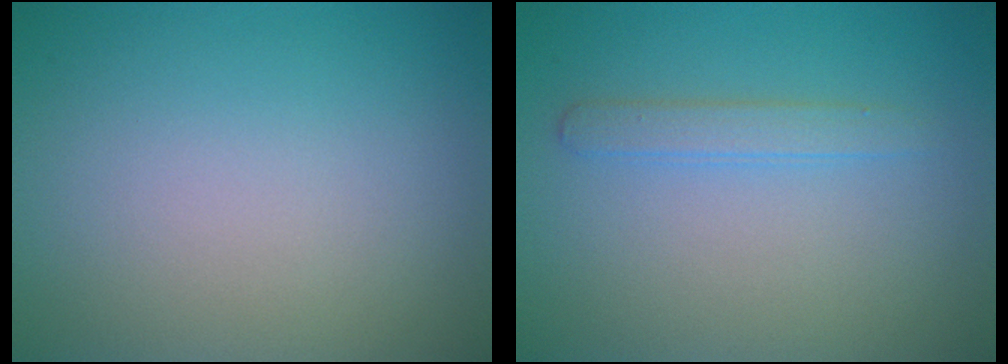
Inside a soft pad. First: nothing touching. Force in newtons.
{"total": 1.6, "press": 1.6, "slide": 0.1}